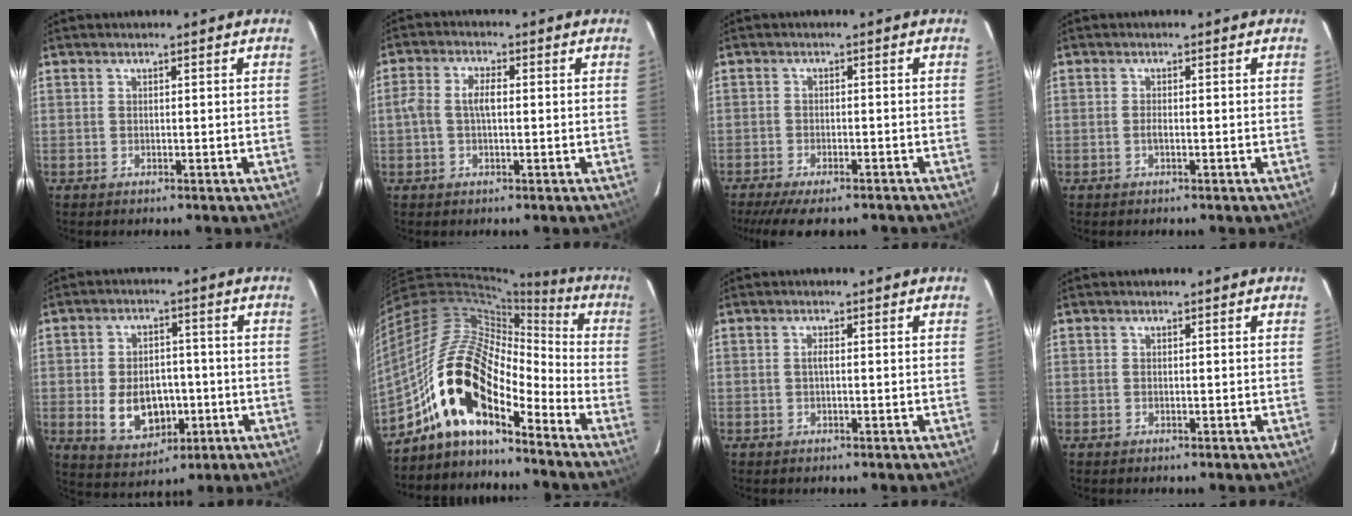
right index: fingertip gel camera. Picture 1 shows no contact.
{"total": 4.2, "force": [-0.2, 1.9, 3.7], "torque": [-0.076, 0.010, -0.005]}
{"total": 10.0, "force": [-8.2, 2.6, 5.2], "torque": [-0.120, -0.029, -0.131]}
{"total": 0.8, "force": [-0.3, 0.2, 0.7], "torque": [-0.015, 0.001, -0.007]}
{"total": 10.2, "force": [-2.4, 7.1, 6.9], "torque": [-0.147, -0.002, -0.021]}
{"total": 18.4, "force": [-11.5, 7.1, 12.5], "torque": [-0.225, 0.004, -0.234]}
{"total": 1.0, "force": [-0.1, 0.2, 0.9], "torque": [-0.019, 0.003, -0.003]}
{"total": 0.0}